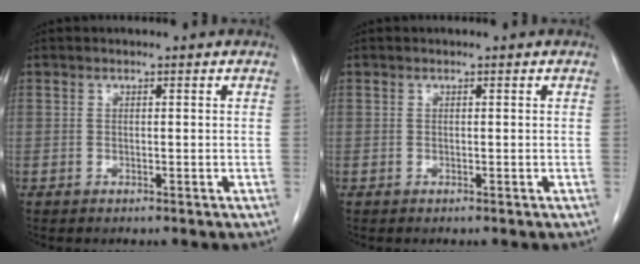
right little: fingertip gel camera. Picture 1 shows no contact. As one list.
[{"total": 0.0}]